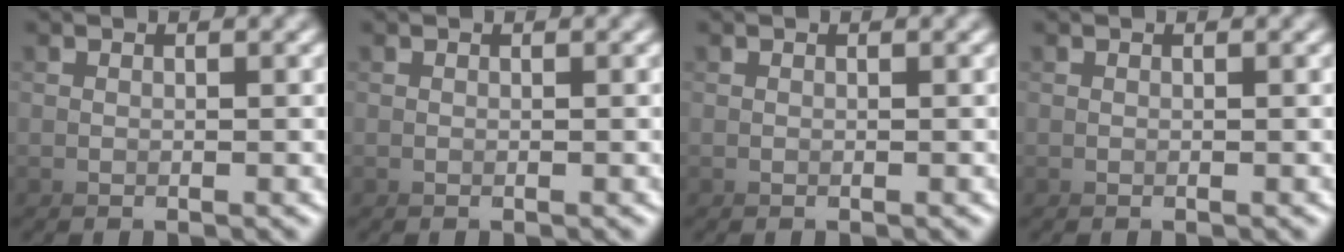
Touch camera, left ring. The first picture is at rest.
{"total": 0.0}
{"total": 0.0}
{"total": 0.0}